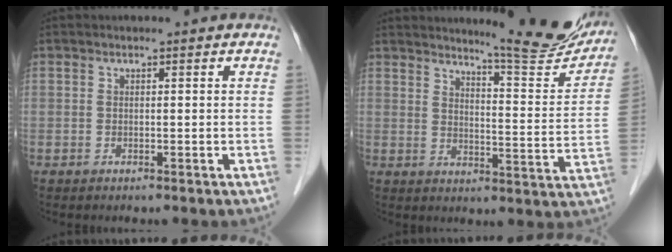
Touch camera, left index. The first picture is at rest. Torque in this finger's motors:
{"motor_torque": [1.02, -1.01, 0.26, 0.05]}